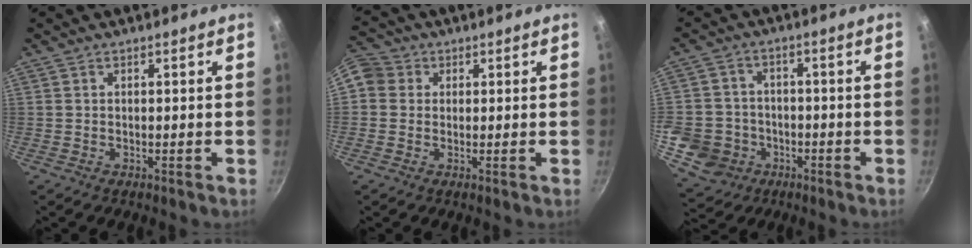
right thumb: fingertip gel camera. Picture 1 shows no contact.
{"total": 7.8, "force": [1.2, 7.1, 3.0], "torque": [-0.050, 0.017, 0.007]}
{"total": 10.5, "force": [-3.5, 9.2, 3.5], "torque": [-0.045, 0.029, -0.055]}